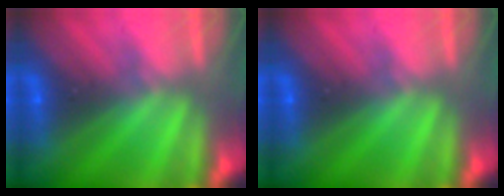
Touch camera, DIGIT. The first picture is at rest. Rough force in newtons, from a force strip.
{"total": 0.0}